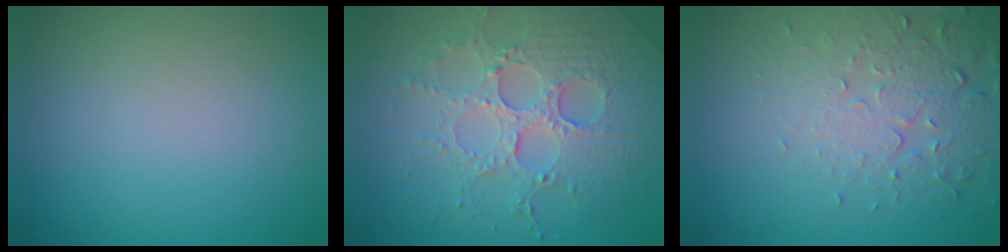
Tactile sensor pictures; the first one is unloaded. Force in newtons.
{"total": 5.2, "press": 4.6, "slide": 2.3}
{"total": 5.0, "press": 3.6, "slide": 3.4}